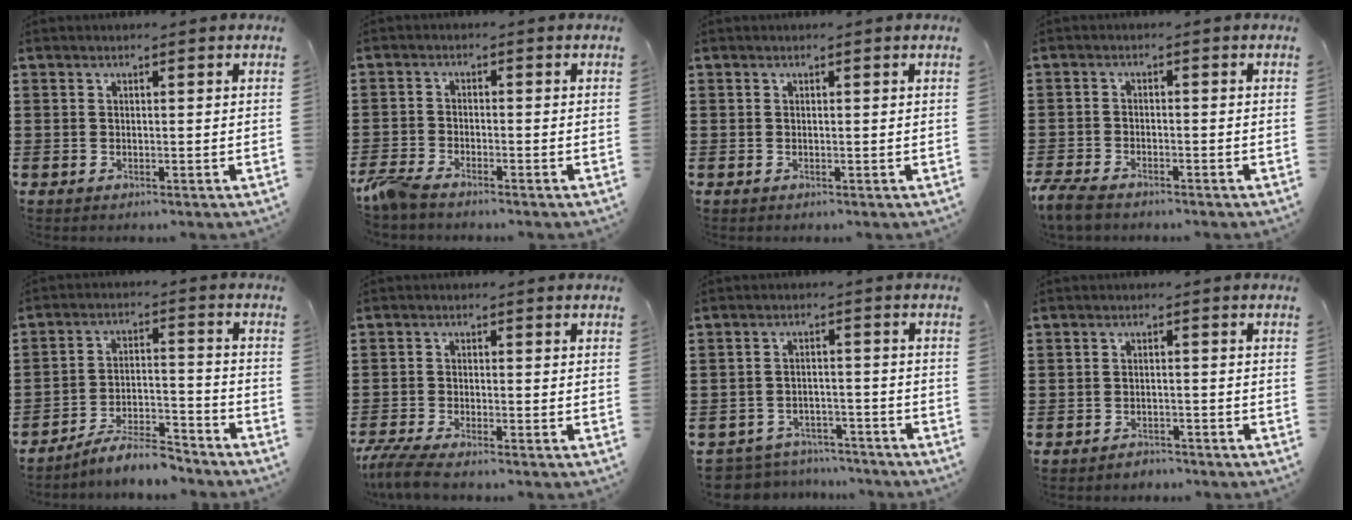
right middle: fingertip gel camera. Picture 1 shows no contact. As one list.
[{"total": 3.2, "force": [-2.8, 0.6, 1.4], "torque": [-0.051, -0.004, -0.064]}, {"total": 0.0}, {"total": 3.2, "force": [-2.9, 0.8, 1.2], "torque": [-0.042, -0.002, -0.065]}, {"total": 6.9, "force": [-6.3, 0.8, 2.6], "torque": [-0.045, 0.009, -0.120]}, {"total": 3.9, "force": [-3.5, 0.1, 1.7], "torque": [-0.056, -0.016, -0.076]}, {"total": 4.4, "force": [-4.3, 0.7, -0.2], "torque": [-0.012, 0.003, -0.094]}, {"total": 1.9, "force": [-1.8, 0.5, -0.3], "torque": [-0.001, 0.004, -0.043]}]